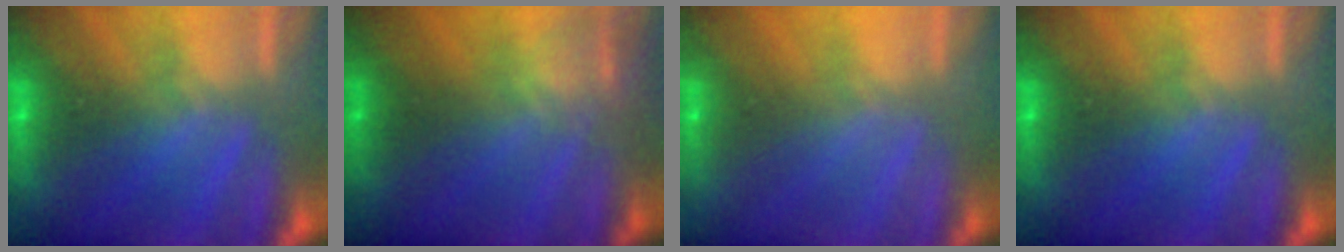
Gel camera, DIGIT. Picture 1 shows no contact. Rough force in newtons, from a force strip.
{"total": 2.4}
{"total": 3.2}
{"total": 0.0}